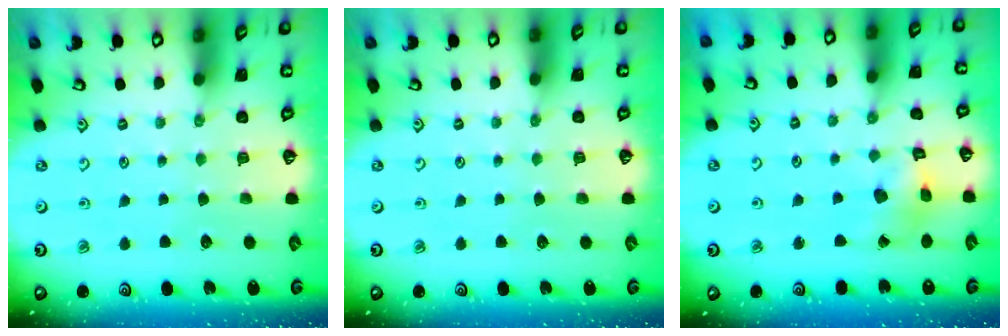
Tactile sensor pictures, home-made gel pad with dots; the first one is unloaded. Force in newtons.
{"total": 0.0}
{"total": 8.7, "press": 8.7, "slide": 0.9}